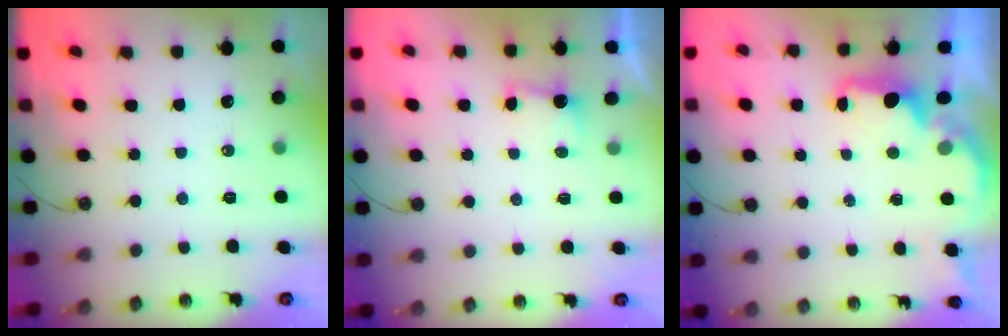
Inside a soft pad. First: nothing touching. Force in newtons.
{"total": 2.4, "press": 2.3, "slide": 0.9}
{"total": 1.9, "press": 1.8, "slide": 0.7}